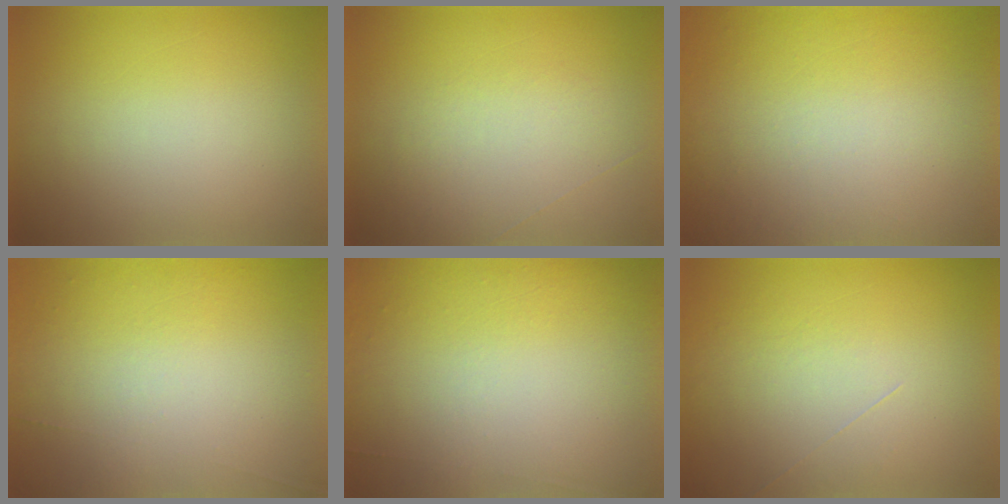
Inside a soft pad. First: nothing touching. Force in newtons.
{"total": 1.0}
{"total": 8.3}
{"total": 6.8}
{"total": 5.8}
{"total": 1.1}